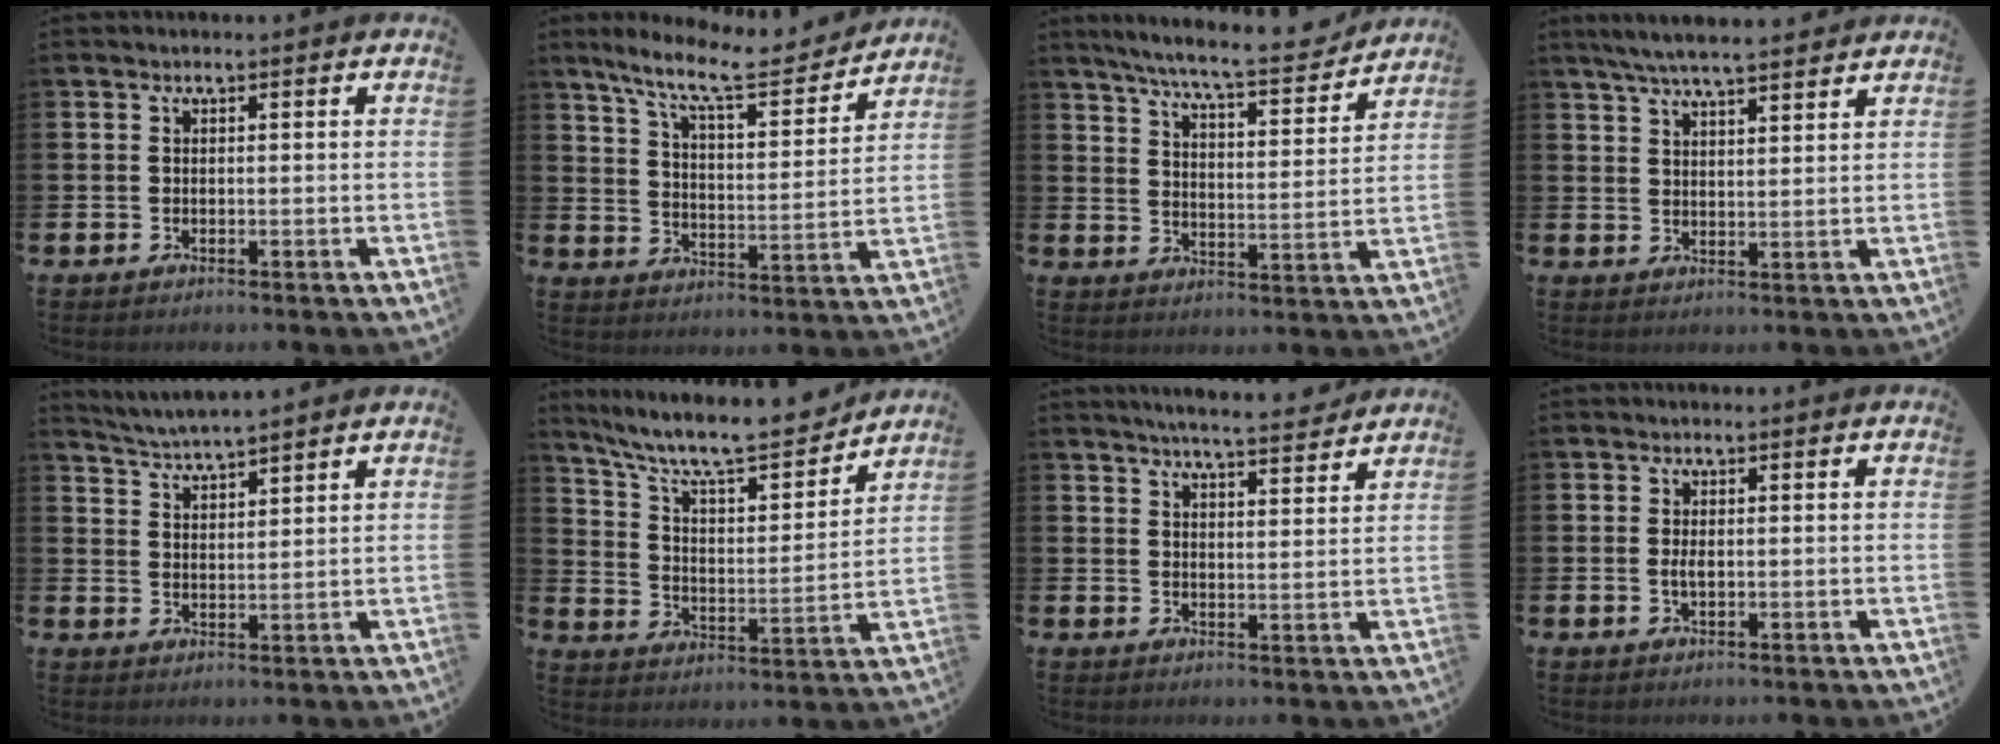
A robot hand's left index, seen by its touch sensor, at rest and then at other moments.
{"total": 10.0, "force": [8.7, 1.9, 4.7], "torque": [-0.120, -0.047, 0.150]}
{"total": 7.7, "force": [7.1, 0.3, 3.0], "torque": [-0.082, -0.048, 0.122]}
{"total": 5.4, "force": [5.1, 0.4, 1.8], "torque": [-0.050, -0.019, 0.092]}
{"total": 3.8, "force": [3.7, -0.3, 0.2], "torque": [-0.025, -0.022, 0.068]}
{"total": 9.9, "force": [8.9, 2.0, 3.7], "torque": [-0.103, -0.067, 0.151]}
{"total": 5.0, "force": [4.9, -0.3, 0.9], "torque": [-0.033, -0.031, 0.086]}
{"total": 1.5, "force": [0.0, 0.7, 1.4], "torque": [-0.023, 0.001, -0.002]}